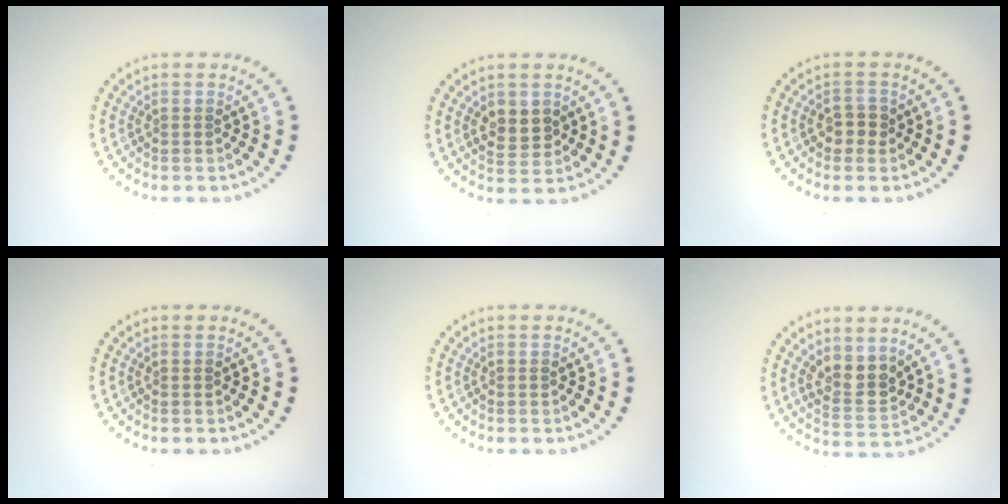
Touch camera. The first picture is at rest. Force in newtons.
{"total": 2.4, "press": 2.4, "slide": 0.3}
{"total": 1.9, "press": 1.8, "slide": 0.5}
{"total": 0.0}
{"total": 0.0}
{"total": 3.2, "press": 3.0, "slide": 1.3}